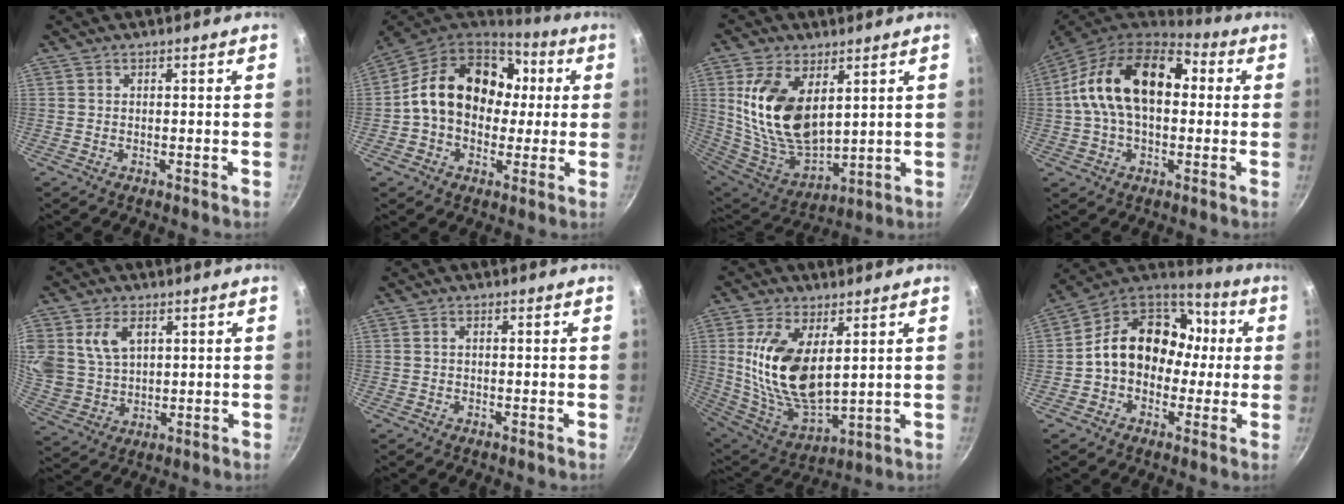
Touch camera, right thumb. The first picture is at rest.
{"total": 19.8, "force": [2.4, 15.2, 12.4], "torque": [-0.175, 0.035, 0.030]}
{"total": 18.2, "force": [5.1, 10.3, 14.0], "torque": [-0.249, -0.044, 0.115]}
{"total": 19.7, "force": [2.2, 12.4, 15.1], "torque": [-0.235, 0.034, 0.016]}
{"total": 11.3, "force": [4.1, 8.0, 6.8], "torque": [-0.125, -0.015, 0.087]}
{"total": 0.9, "force": [0.0, 0.5, 0.7], "torque": [-0.015, 0.006, 0.000]}
{"total": 17.1, "force": [3.9, 8.8, 14.1], "torque": [-0.265, -0.034, 0.090]}
{"total": 17.8, "force": [0.4, 14.1, 10.8], "torque": [-0.131, 0.056, -0.007]}